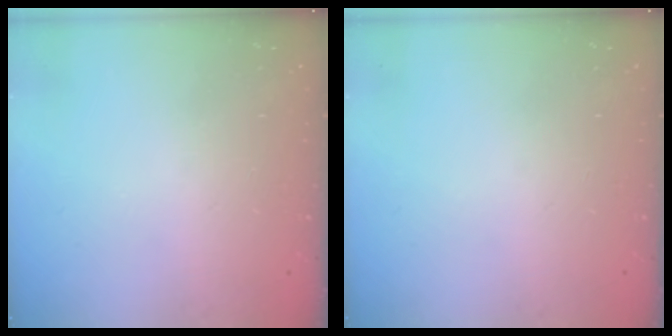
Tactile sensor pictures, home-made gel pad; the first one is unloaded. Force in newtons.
{"total": 0.0}